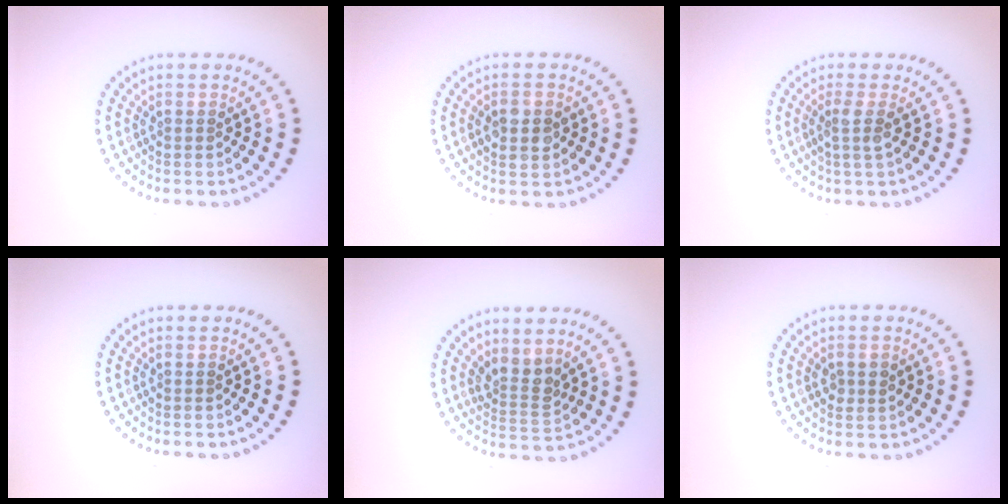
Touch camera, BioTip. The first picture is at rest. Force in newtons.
{"total": 2.9, "press": 2.9, "slide": 0.2}
{"total": 1.8, "press": 1.4, "slide": 1.2}
{"total": 0.0}
{"total": 2.6, "press": 1.9, "slide": 1.7}
{"total": 1.5, "press": 1.5, "slide": 0.1}